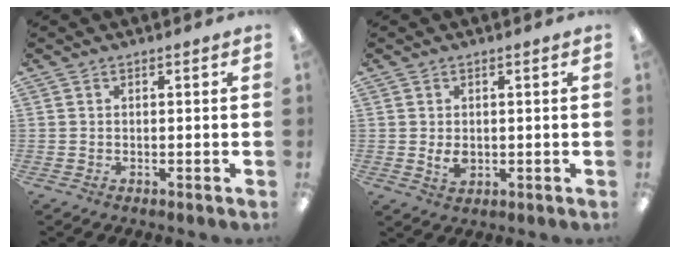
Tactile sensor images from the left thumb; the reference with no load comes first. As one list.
[{"total": 2.7, "force": [0.2, 1.8, 2.0], "torque": [-0.028, -0.001, 0.003]}]